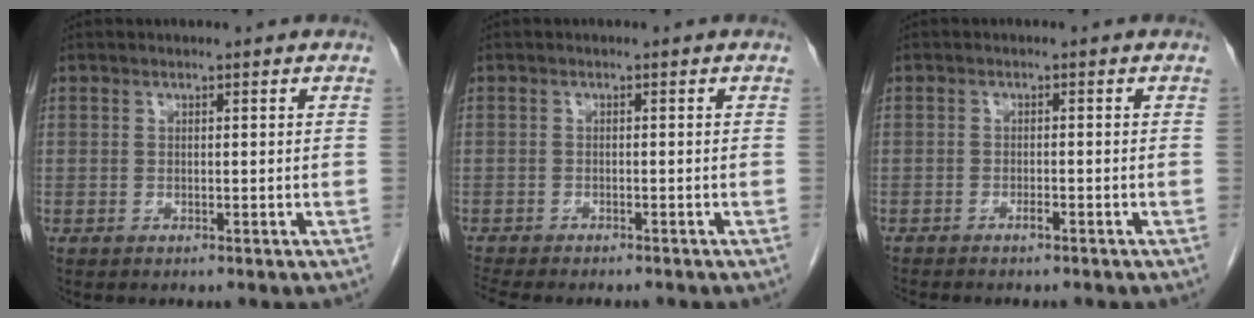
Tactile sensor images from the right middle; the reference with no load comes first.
{"total": 8.1, "force": [-7.2, 1.6, 3.4], "torque": [-0.056, -0.007, -0.104]}
{"total": 1.8, "force": [-1.5, 0.0, 1.0], "torque": [-0.020, -0.003, -0.019]}